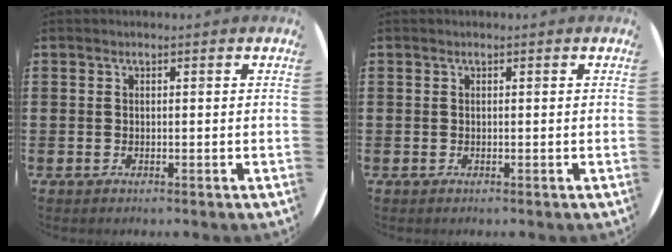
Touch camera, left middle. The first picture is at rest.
{"total": 0.0}